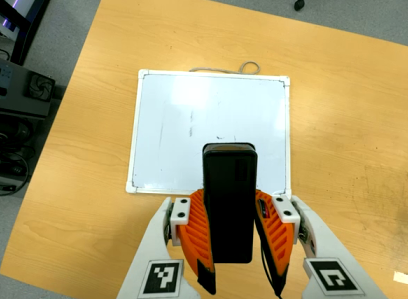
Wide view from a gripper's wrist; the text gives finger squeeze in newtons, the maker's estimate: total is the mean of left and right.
{"total": 8.6, "left": 7.2, "right": 9.9}